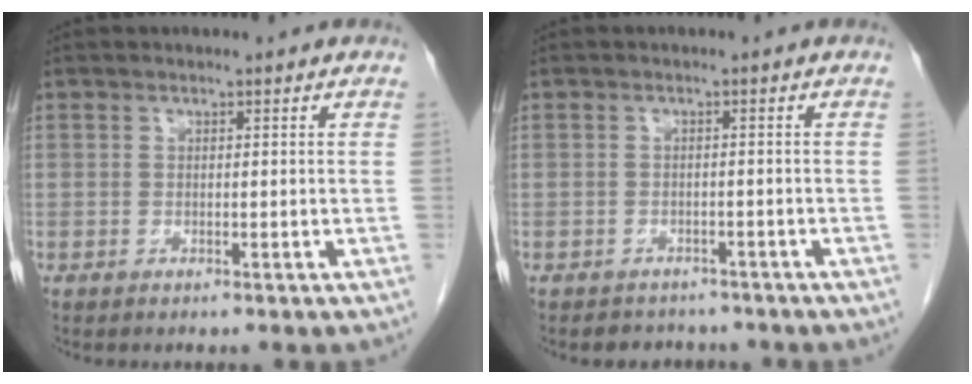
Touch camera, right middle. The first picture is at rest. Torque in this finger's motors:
{"motor_torque": [0.19, -0.08, -0.08, -0.01]}